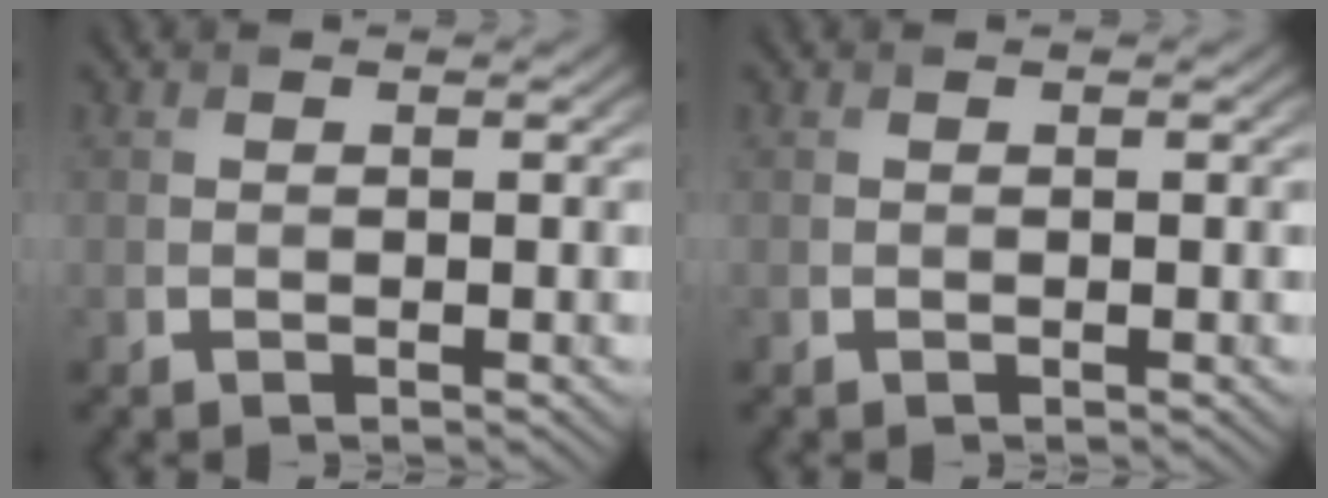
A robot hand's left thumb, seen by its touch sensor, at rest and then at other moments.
{"total": 0.0}